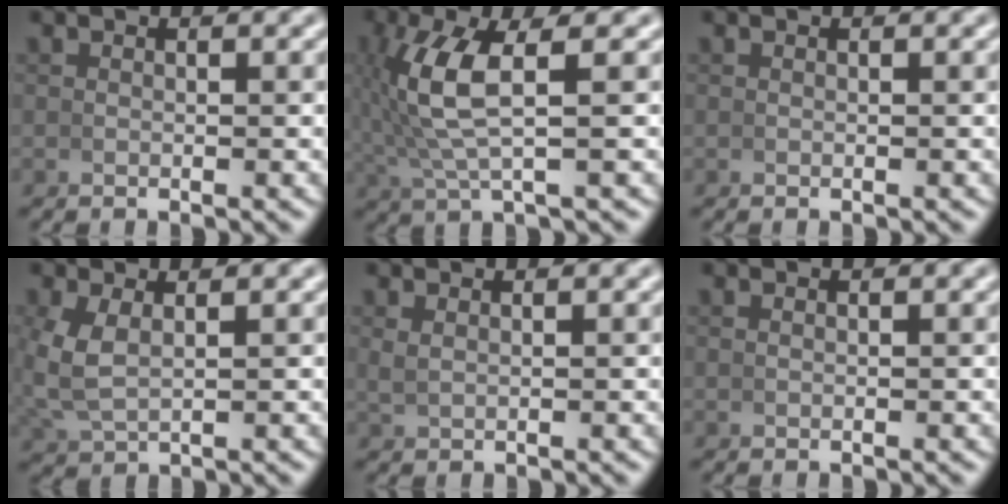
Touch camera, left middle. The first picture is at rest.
{"total": 5.8, "force": [0.8, 1.8, 5.5], "torque": [-0.125, 0.006, 0.021]}
{"total": 0.0}
{"total": 3.3, "force": [0.6, 2.2, 2.4], "torque": [-0.075, -0.008, 0.023]}
{"total": 0.8, "force": [0.6, 0.1, 0.5], "torque": [-0.010, 0.003, 0.018]}
{"total": 0.0}